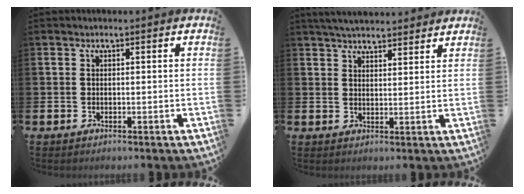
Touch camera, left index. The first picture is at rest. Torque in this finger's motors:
{"motor_torque": [0.11, -0.57, 0.67, 0.21]}